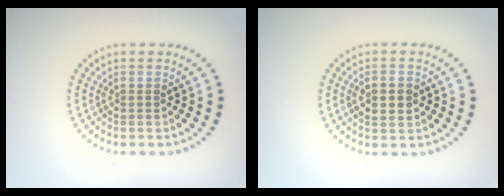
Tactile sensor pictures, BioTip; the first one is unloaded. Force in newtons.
{"total": 2.2, "press": 2.2, "slide": 0.1}